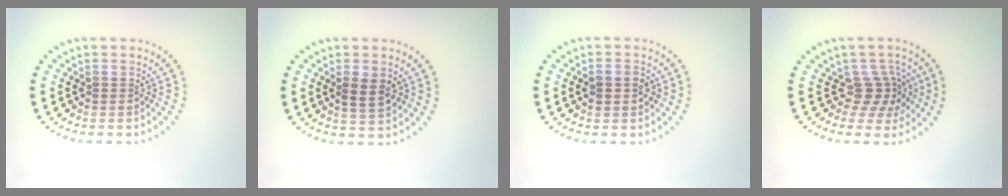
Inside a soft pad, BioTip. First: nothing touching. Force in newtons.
{"total": 2.4, "press": 2.4, "slide": 0.6}
{"total": 2.5, "press": 2.5, "slide": 0.2}
{"total": 2.8, "press": 2.3, "slide": 1.6}